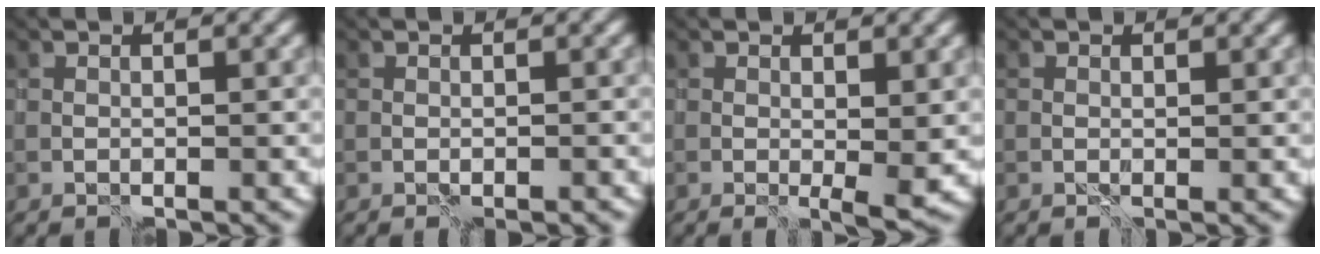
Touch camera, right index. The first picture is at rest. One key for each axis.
{"total": 0.9, "fx": -0.5, "fy": 0.5, "fz": 0.5, "tx": -0.001, "ty": -0.008, "tz": -0.001}
{"total": 2.3, "fx": 0.0, "fy": 0.3, "fz": 2.2, "tx": -0.028, "ty": -0.006, "tz": 0.002}
{"total": 0.7, "fx": 0.3, "fy": 0.4, "fz": 0.4, "tx": -0.004, "ty": 0.001, "tz": 0.007}